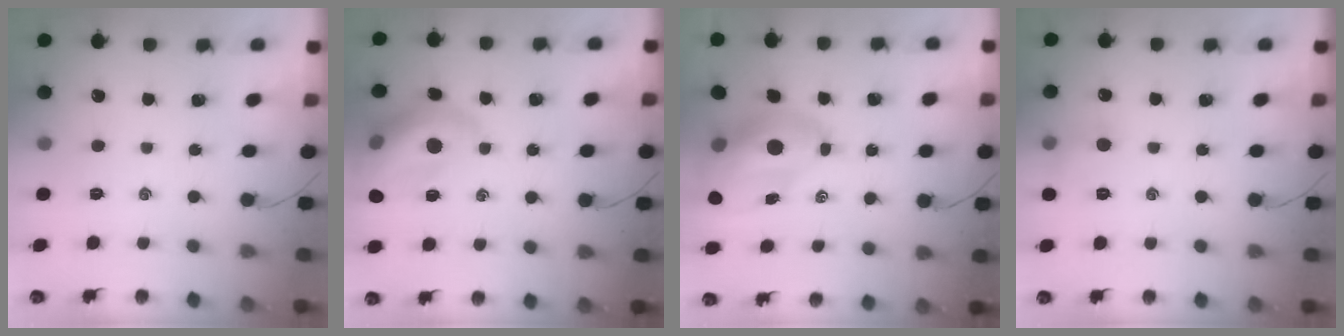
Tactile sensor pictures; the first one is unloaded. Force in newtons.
{"total": 16.2, "press": 15.9, "slide": 2.9}
{"total": 12.3, "press": 11.7, "slide": 3.8}
{"total": 6.2, "press": 5.9, "slide": 1.7}